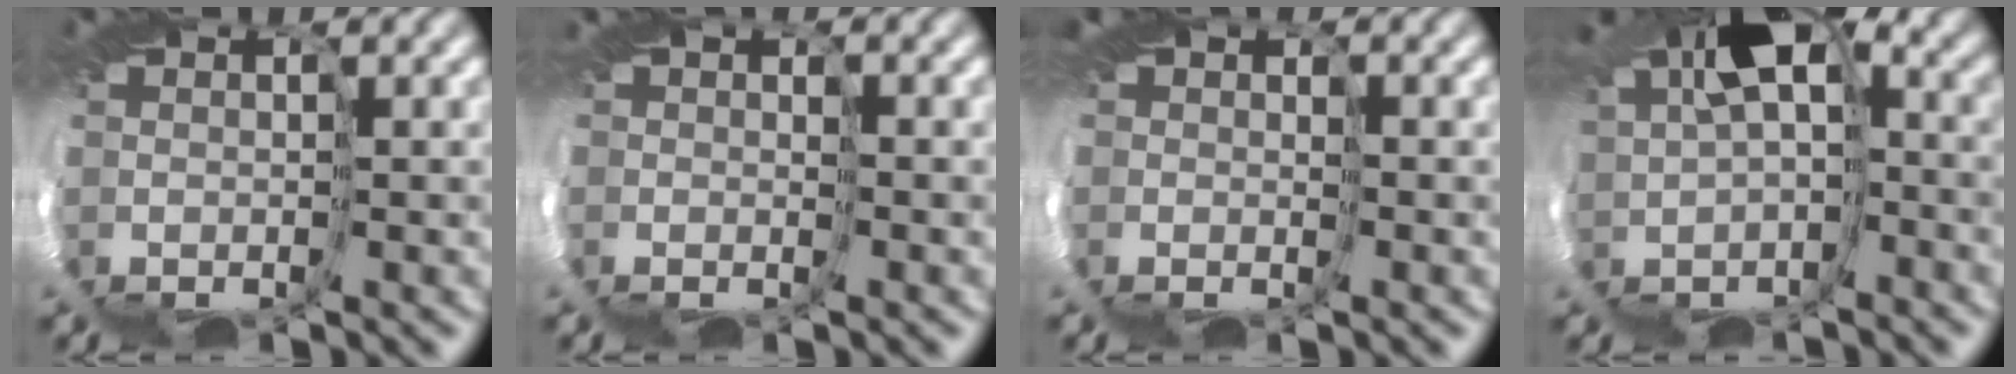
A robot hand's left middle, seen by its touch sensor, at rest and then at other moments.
{"total": 1.0, "force": [-0.8, 0.4, 0.3], "torque": [0.008, 0.001, -0.011]}
{"total": 1.8, "force": [-0.5, 1.6, 0.7], "torque": [0.002, 0.003, -0.014]}
{"total": 4.5, "force": [2.0, 1.9, 3.5], "torque": [-0.068, -0.013, 0.039]}